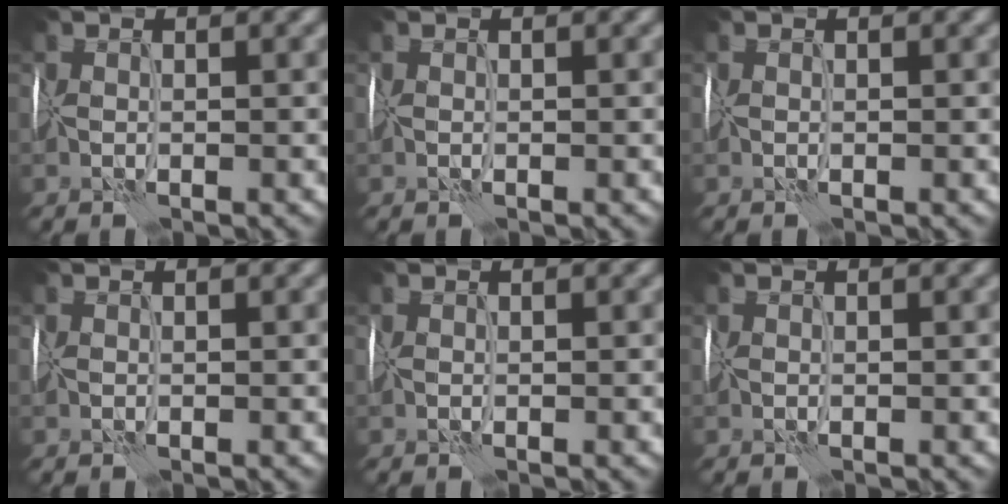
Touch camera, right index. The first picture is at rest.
{"total": 0.0}
{"total": 0.0}
{"total": 0.0}
{"total": 0.0}
{"total": 0.0}